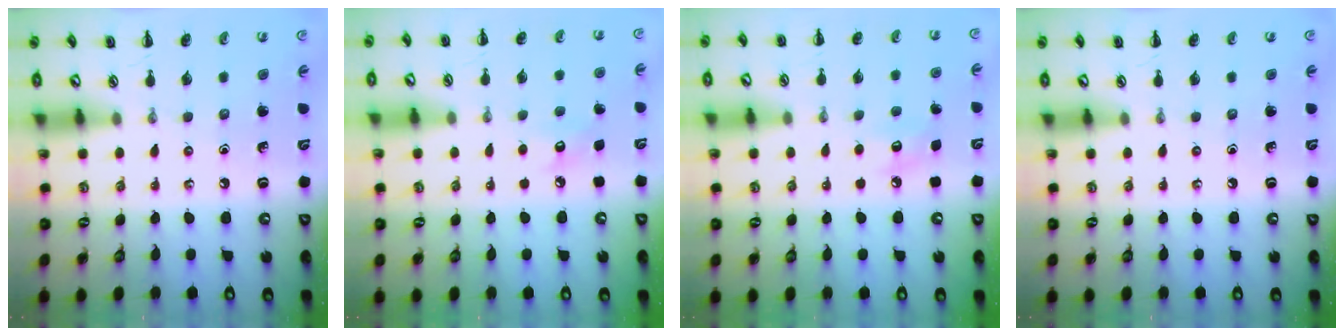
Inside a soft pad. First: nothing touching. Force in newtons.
{"total": 5.6, "press": 5.4, "slide": 1.4}
{"total": 6.8, "press": 6.7, "slide": 1.4}
{"total": 0.0}